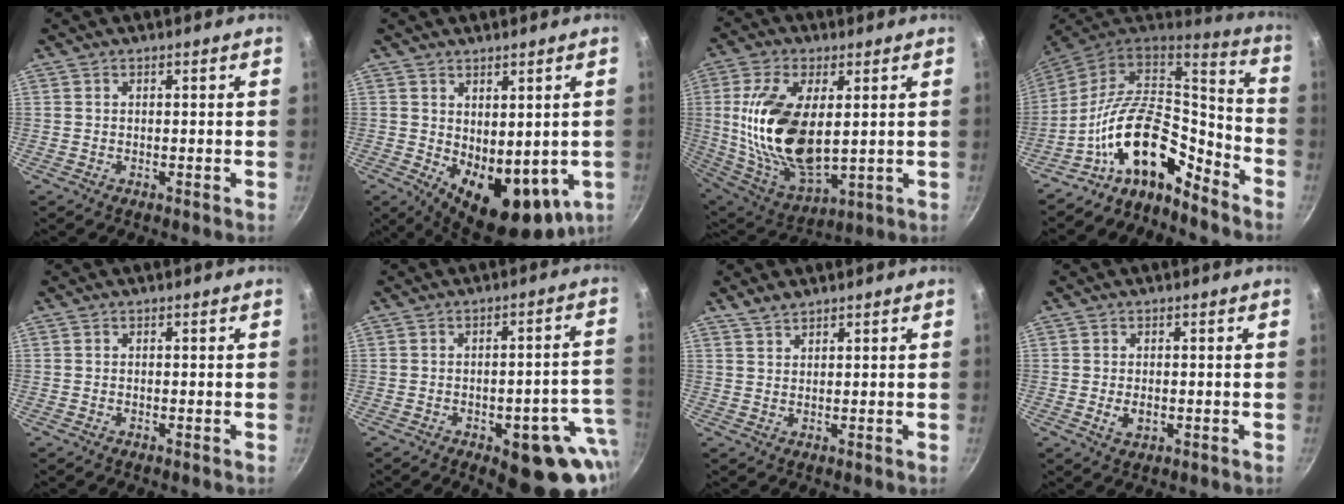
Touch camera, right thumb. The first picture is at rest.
{"total": 13.9, "force": [-0.9, 8.0, 11.4], "torque": [-0.139, -0.027, 0.010]}
{"total": 20.1, "force": [2.7, 10.4, 17.0], "torque": [-0.323, -0.019, 0.063]}
{"total": 17.9, "force": [-9.5, 9.2, 12.1], "torque": [-0.178, 0.084, -0.186]}
{"total": 0.0}
{"total": 16.8, "force": [-5.5, 7.3, 14.1], "torque": [-0.109, 0.020, -0.064]}
{"total": 2.5, "force": [2.2, 0.8, 1.0], "torque": [-0.016, -0.007, 0.043]}
{"total": 2.9, "force": [-0.6, 1.9, 2.2], "torque": [-0.037, 0.000, -0.008]}